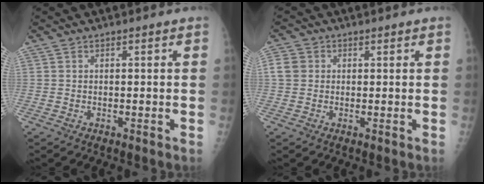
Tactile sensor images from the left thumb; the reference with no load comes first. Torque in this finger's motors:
{"motor_torque": [1.18, 3.82, 1.75, -0.77, 0.57]}